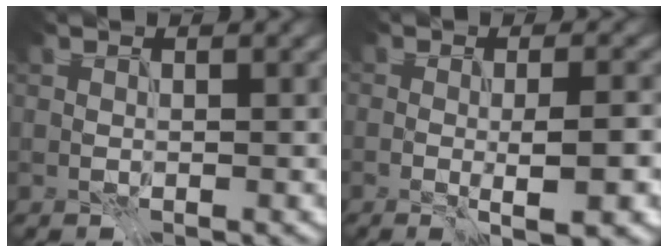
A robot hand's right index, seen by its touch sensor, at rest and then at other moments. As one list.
[{"total": 4.1, "force": [-1.3, 0.8, 3.8], "torque": [-0.045, 0.001, -0.019]}]